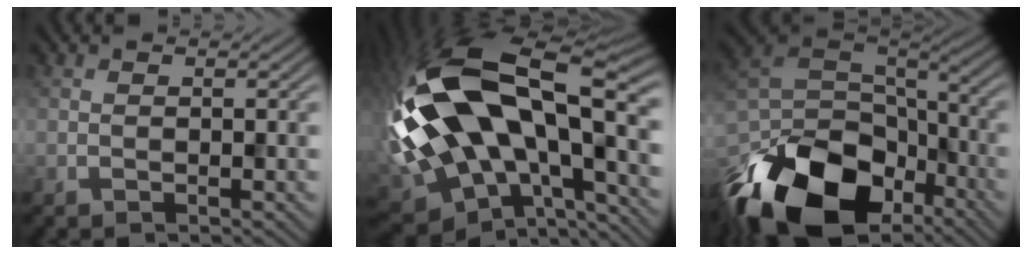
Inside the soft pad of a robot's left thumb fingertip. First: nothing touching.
{"total": 21.2, "force": [0.1, 11.3, 17.9], "torque": [-0.392, -0.021, 0.018]}
{"total": 18.6, "force": [-10.9, 10.8, 10.5], "torque": [-0.263, -0.047, -0.180]}